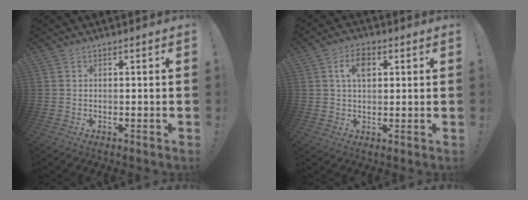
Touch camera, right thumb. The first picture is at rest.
{"total": 6.7, "force": [2.2, 4.1, 4.8], "torque": [-0.067, 0.001, 0.036]}